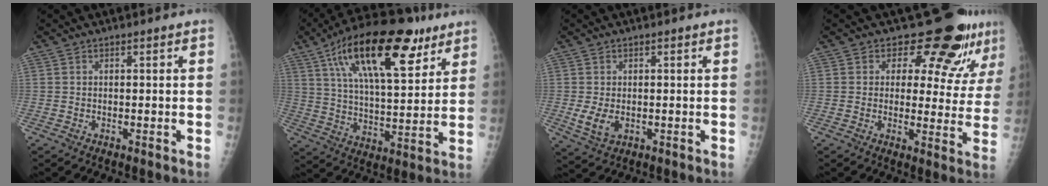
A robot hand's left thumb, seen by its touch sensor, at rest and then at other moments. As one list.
[{"total": 23.2, "force": [12.1, 9.2, 17.5], "torque": [-0.265, -0.022, 0.200]}, {"total": 4.2, "force": [-0.5, 2.8, 3.1], "torque": [-0.058, -0.010, -0.002]}, {"total": 12.6, "force": [9.9, 5.5, 5.6], "torque": [-0.024, -0.069, 0.111]}]